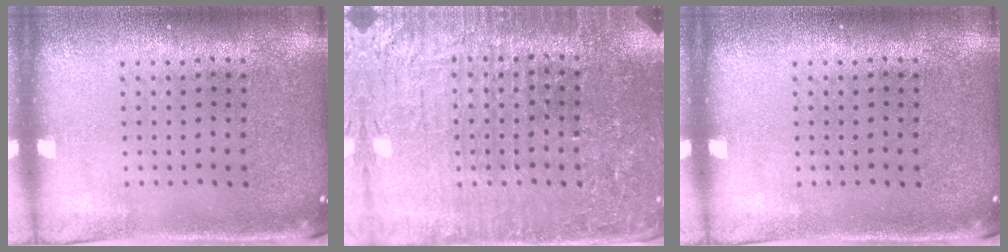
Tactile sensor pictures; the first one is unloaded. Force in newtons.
{"total": 4.4, "press": 4.2, "slide": 1.3}
{"total": 0.0}